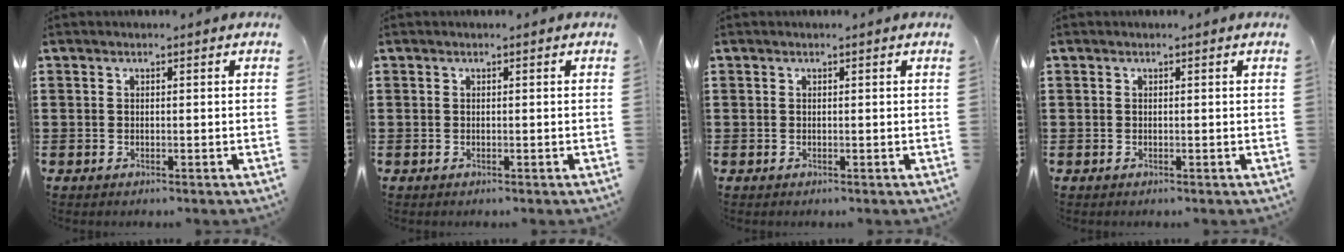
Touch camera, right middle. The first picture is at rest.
{"total": 0.0}
{"total": 0.0}
{"total": 0.0}